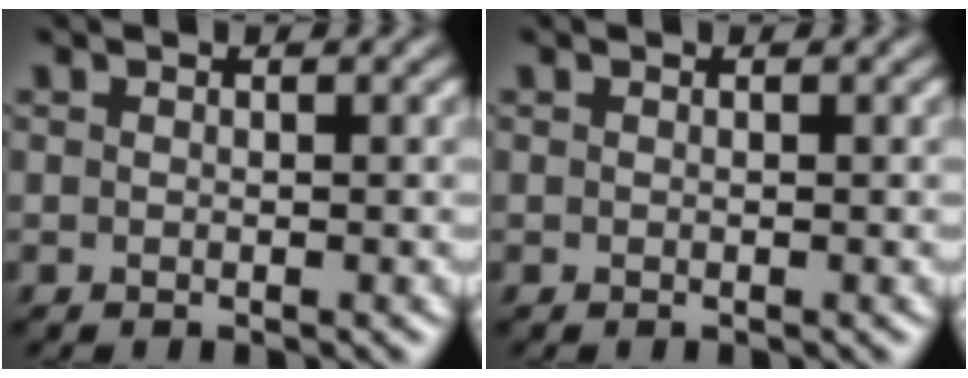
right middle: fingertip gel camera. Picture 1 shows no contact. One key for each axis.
{"total": 0.0}